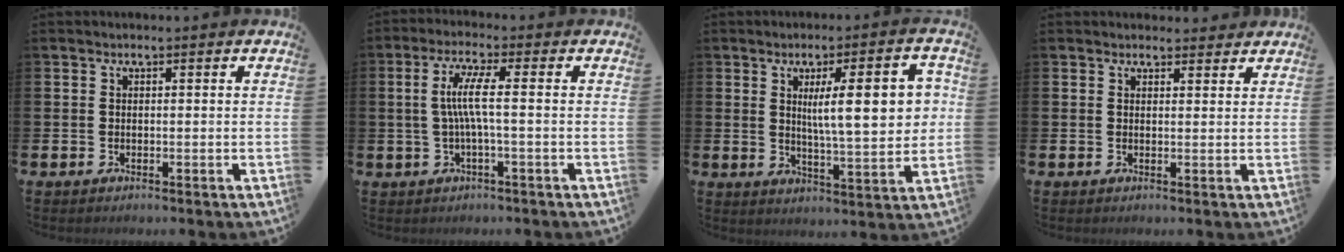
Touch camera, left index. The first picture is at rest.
{"total": 5.5, "force": [0.1, 0.5, 5.4], "torque": [-0.105, 0.003, -0.001]}
{"total": 10.9, "force": [2.8, 2.8, 10.1], "torque": [-0.146, -0.007, 0.036]}
{"total": 1.9, "force": [1.8, 0.6, -0.1], "torque": [0.011, -0.007, 0.032]}